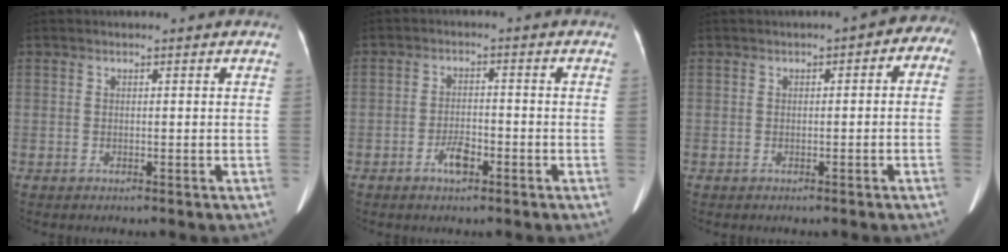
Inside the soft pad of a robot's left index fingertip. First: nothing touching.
{"total": 3.4, "force": [-2.1, 1.2, 2.4], "torque": [-0.043, 0.003, -0.037]}
{"total": 4.1, "force": [-0.2, 2.6, 3.1], "torque": [-0.023, 0.031, -0.009]}